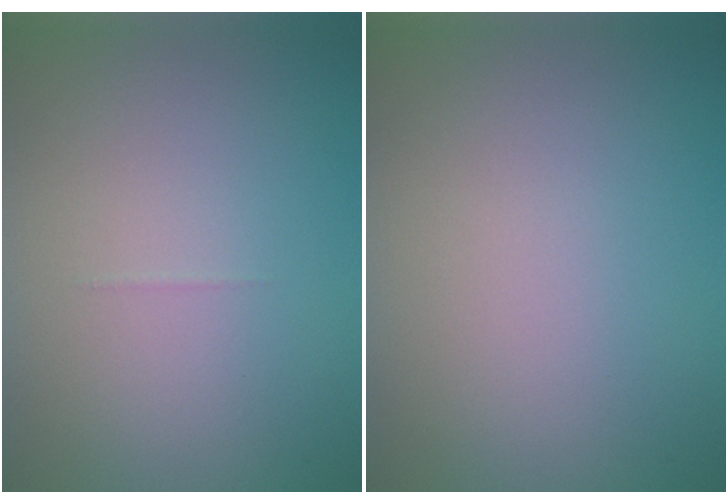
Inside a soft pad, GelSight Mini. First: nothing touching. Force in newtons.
{"total": 0.0}